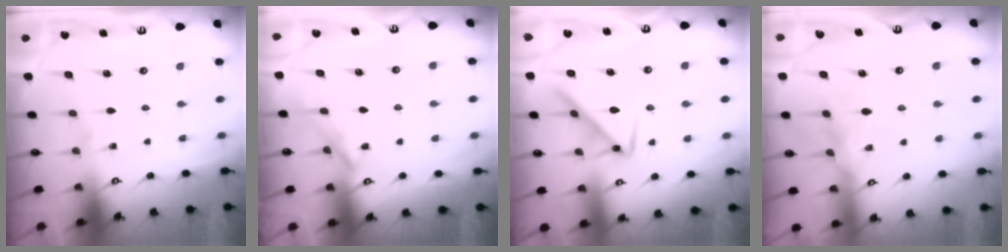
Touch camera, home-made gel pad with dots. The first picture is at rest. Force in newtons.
{"total": 3.1, "press": 3.0, "slide": 0.6}
{"total": 9.4, "press": 9.3, "slide": 0.6}
{"total": 10.8, "press": 10.7, "slide": 0.9}